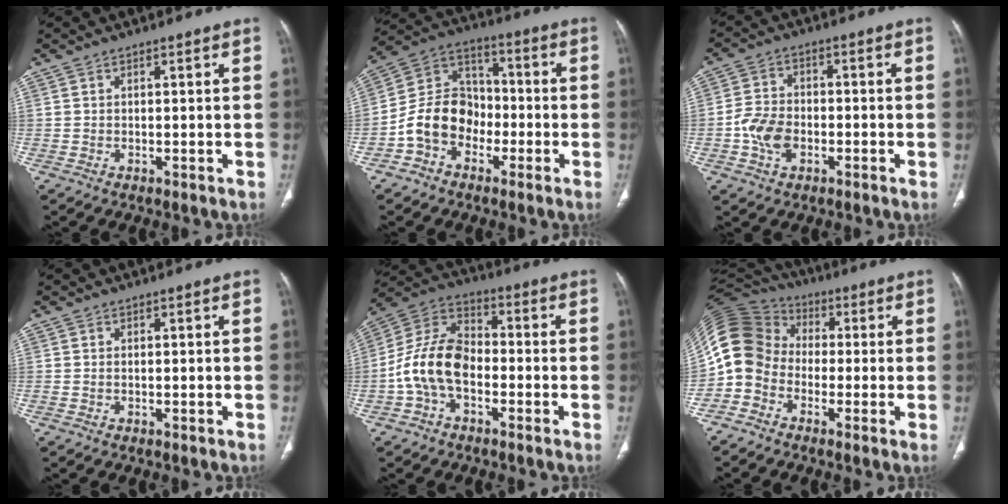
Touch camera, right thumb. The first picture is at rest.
{"total": 11.8, "force": [-4.1, 9.4, 5.9], "torque": [-0.083, 0.056, -0.087]}
{"total": 6.9, "force": [-2.0, 4.9, 4.4], "torque": [-0.077, 0.015, -0.045]}
{"total": 0.0}
{"total": 12.3, "force": [-3.0, 8.0, 8.9], "torque": [-0.168, 0.041, -0.066]}
{"total": 12.3, "force": [-2.1, 10.5, 6.0], "torque": [-0.115, 0.051, -0.061]}